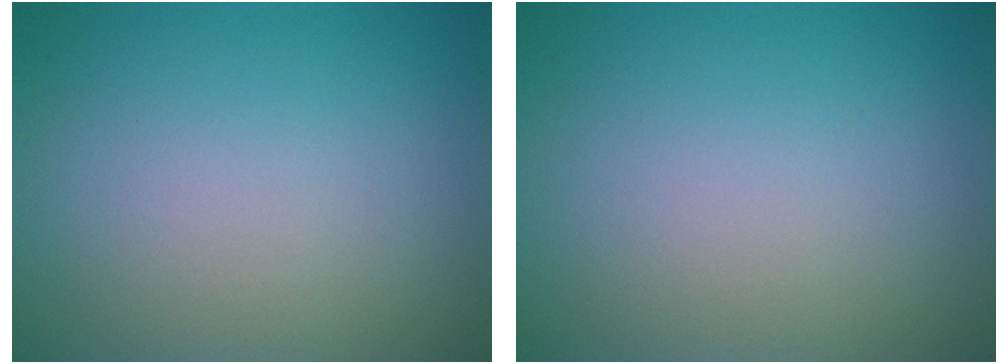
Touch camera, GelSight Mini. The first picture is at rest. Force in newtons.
{"total": 0.0}